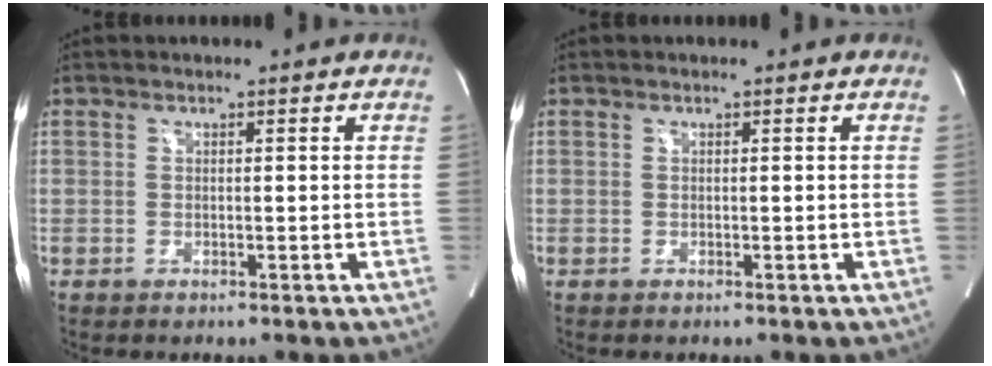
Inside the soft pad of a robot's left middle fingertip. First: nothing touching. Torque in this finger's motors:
{"motor_torque": [0.00, 0.00, 0.00, 0.00]}